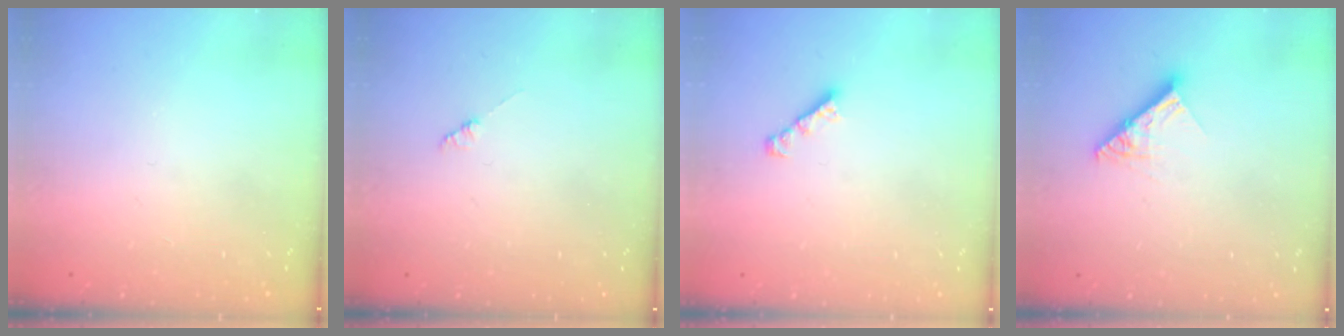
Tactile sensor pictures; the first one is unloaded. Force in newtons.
{"total": 0.9, "press": 0.8, "slide": 0.2}
{"total": 2.4, "press": 2.4, "slide": 0.1}
{"total": 10.0, "press": 9.9, "slide": 1.1}